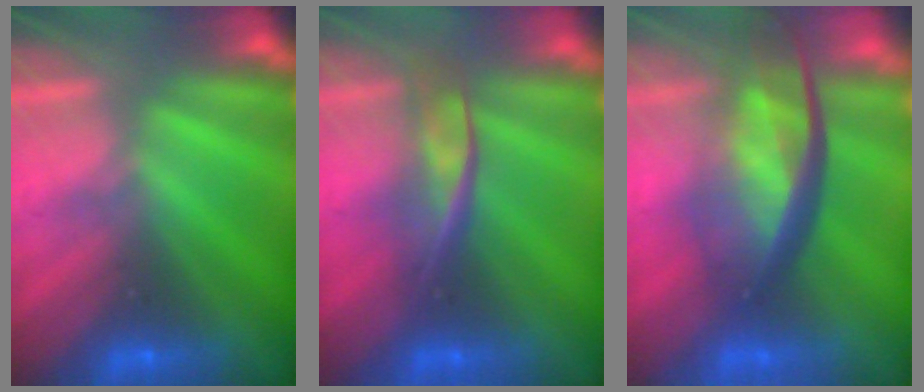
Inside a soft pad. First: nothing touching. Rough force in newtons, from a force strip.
{"total": 2.4}
{"total": 7.5}